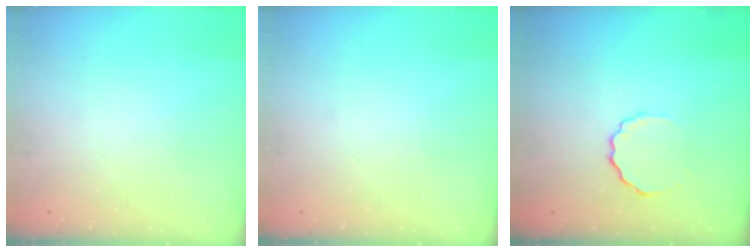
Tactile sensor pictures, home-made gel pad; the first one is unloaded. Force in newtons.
{"total": 0.0}
{"total": 3.6, "press": 3.4, "slide": 1.0}